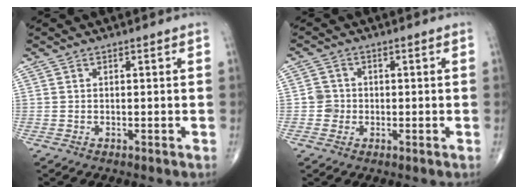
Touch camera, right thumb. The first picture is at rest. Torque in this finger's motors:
{"motor_torque": [0.04, -0.22, 0.10, 0.04, 0.03]}